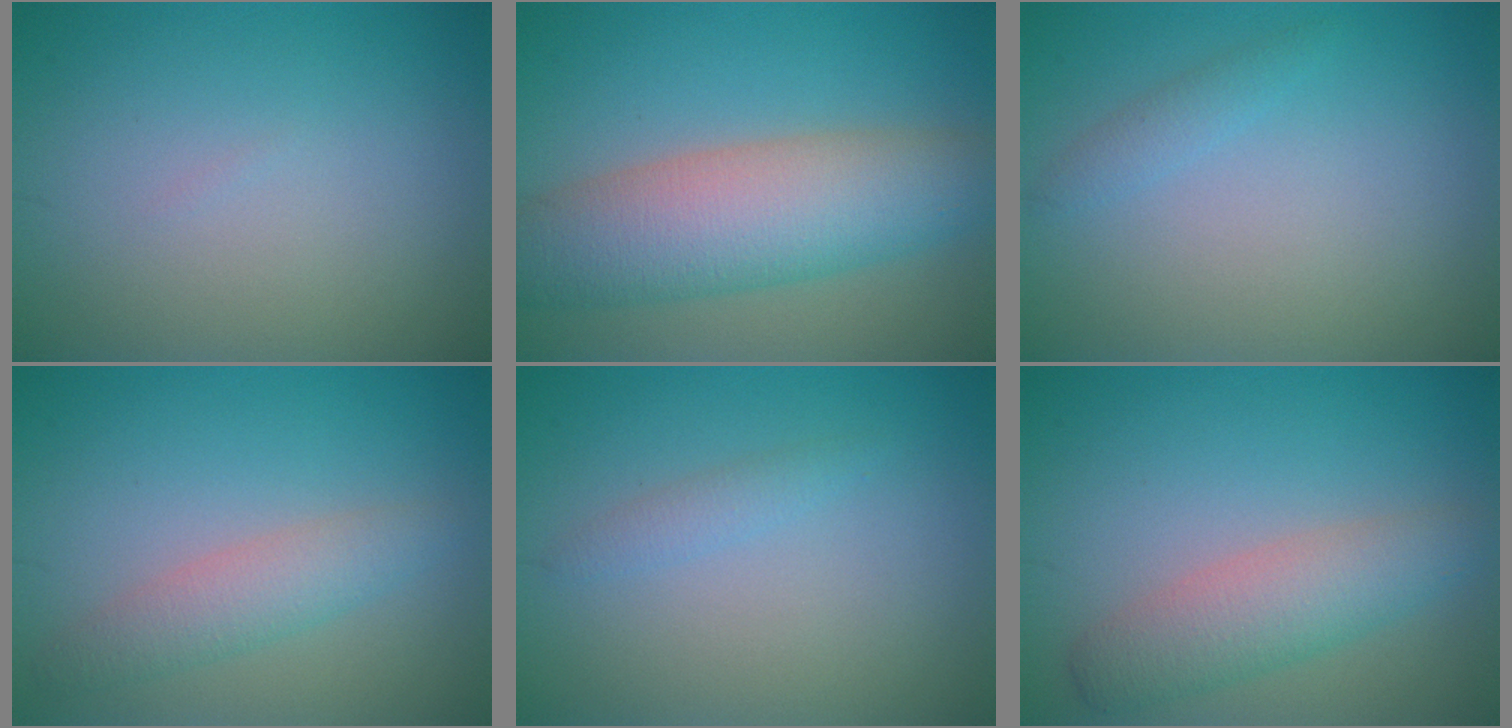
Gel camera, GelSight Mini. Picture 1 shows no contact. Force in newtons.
{"total": 8.5, "press": 8.5, "slide": 0.3}
{"total": 1.1, "press": 1.1, "slide": 0.1}
{"total": 2.8, "press": 2.8, "slide": 0.1}
{"total": 1.2, "press": 1.2, "slide": 0.0}
{"total": 4.1, "press": 4.1, "slide": 0.1}